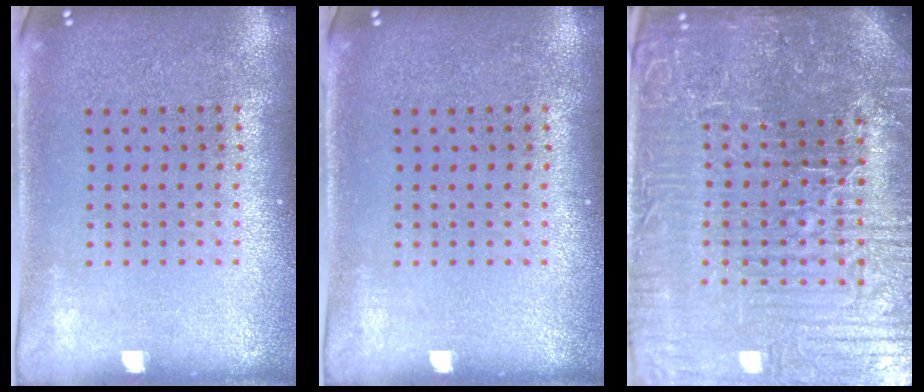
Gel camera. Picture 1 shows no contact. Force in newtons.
{"total": 0.0}
{"total": 6.8, "press": 6.1, "slide": 3.0}